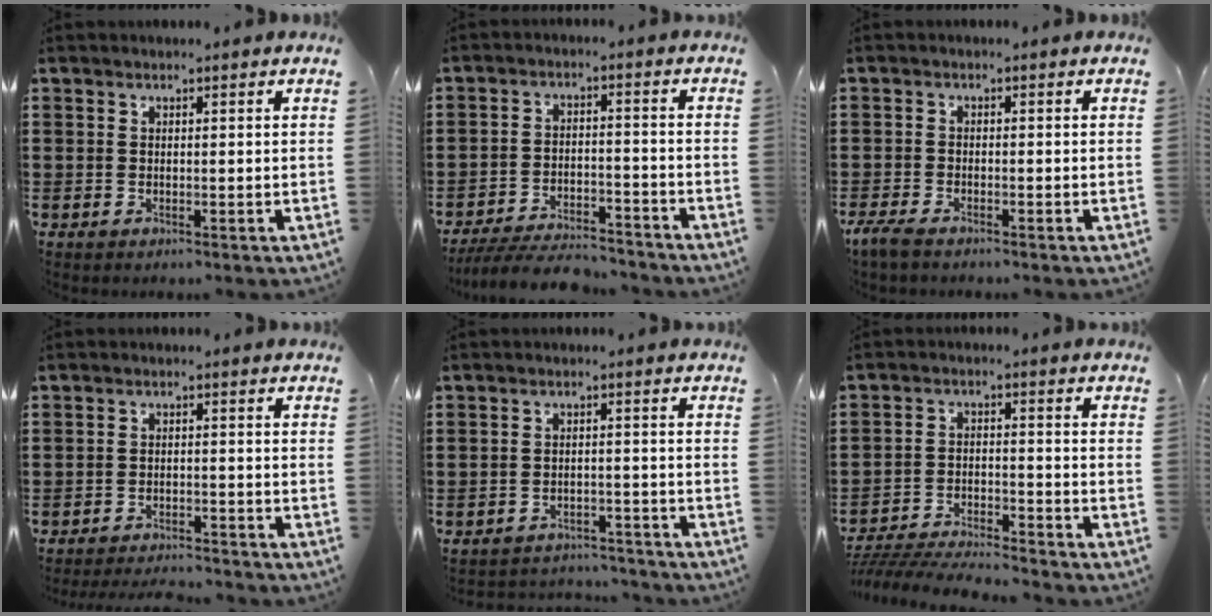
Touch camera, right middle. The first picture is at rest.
{"total": 6.1, "force": [-5.8, 0.7, 1.5], "torque": [-0.034, 0.002, -0.115]}
{"total": 2.2, "force": [-1.8, 0.3, 1.2], "torque": [-0.037, -0.003, -0.039]}
{"total": 2.8, "force": [-2.8, 0.1, 0.3], "torque": [-0.010, -0.002, -0.058]}
{"total": 3.0, "force": [-3.0, 0.2, -0.1], "torque": [-0.007, -0.002, -0.063]}
{"total": 5.5, "force": [-5.4, 0.3, 1.1], "torque": [-0.032, -0.002, -0.110]}